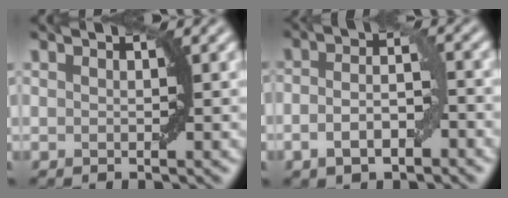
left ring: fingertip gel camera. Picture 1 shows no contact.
{"total": 4.2, "force": [-1.7, 1.9, 3.4], "torque": [-0.060, 0.001, -0.033]}